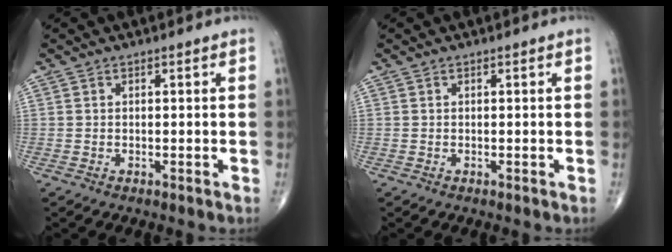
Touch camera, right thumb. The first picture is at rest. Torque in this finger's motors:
{"motor_torque": [-0.03, -0.03, 0.02, -0.02, 0.00]}